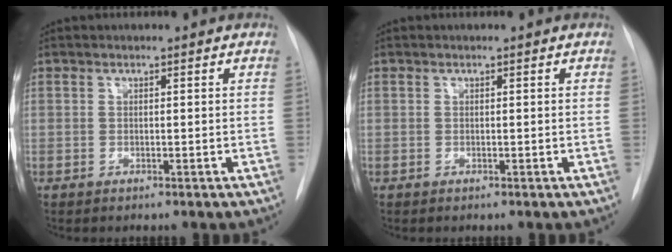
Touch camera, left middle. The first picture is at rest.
{"total": 0.0}